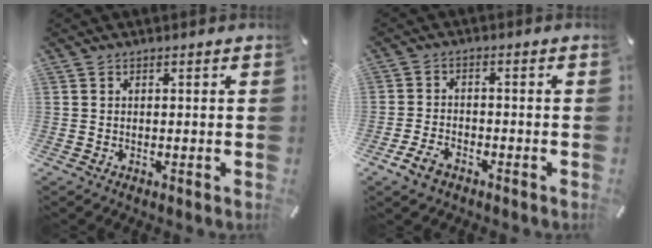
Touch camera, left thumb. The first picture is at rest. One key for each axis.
{"total": 5.1, "fx": -3.0, "fy": 2.9, "fz": 2.9, "tx": -0.071, "ty": 0.012, "tz": -0.060}